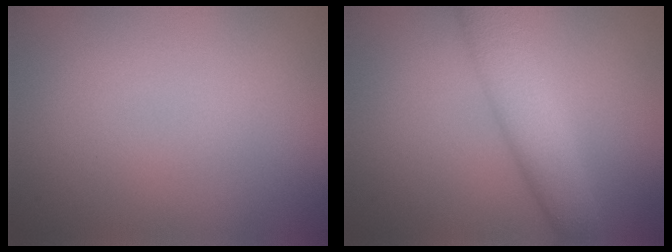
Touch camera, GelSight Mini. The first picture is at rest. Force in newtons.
{"total": 5.1, "press": 5.0, "slide": 0.2}